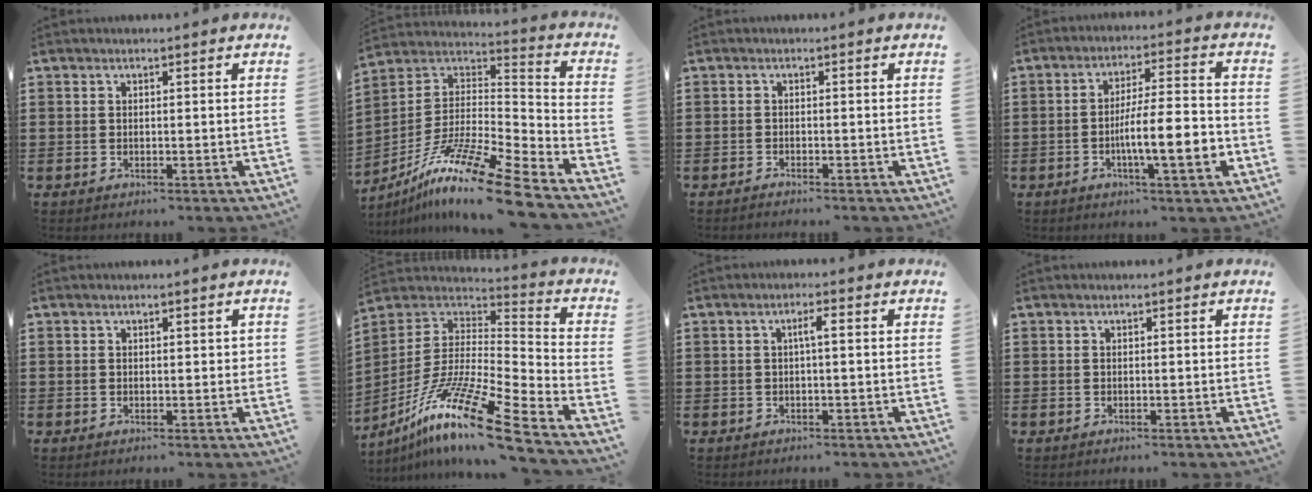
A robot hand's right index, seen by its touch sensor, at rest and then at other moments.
{"total": 15.2, "force": [-11.6, 0.5, 9.9], "torque": [-0.186, 0.019, -0.220]}
{"total": 1.0, "force": [-1.0, 0.0, 0.0], "torque": [-0.002, -0.001, -0.020]}
{"total": 9.2, "force": [-3.0, 1.7, 8.5], "torque": [-0.131, -0.001, -0.053]}
{"total": 0.8, "force": [0.2, 0.6, 0.5], "torque": [-0.001, 0.002, 0.002]}
{"total": 16.4, "force": [-11.5, 1.4, 11.6], "torque": [-0.227, 0.018, -0.216]}
{"total": 2.0, "force": [0.1, 0.1, 2.0], "torque": [-0.039, 0.003, -0.001]}
{"total": 0.0}